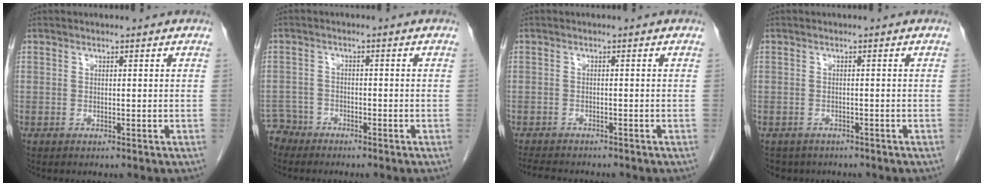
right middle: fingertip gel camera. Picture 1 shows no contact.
{"total": 3.6, "force": [-3.2, 1.3, -1.0], "torque": [0.020, -0.001, -0.064]}
{"total": 6.2, "force": [-5.6, 1.5, 2.2], "torque": [-0.036, -0.010, -0.084]}
{"total": 4.0, "force": [-3.4, 2.1, 0.3], "torque": [-0.006, 0.000, -0.045]}